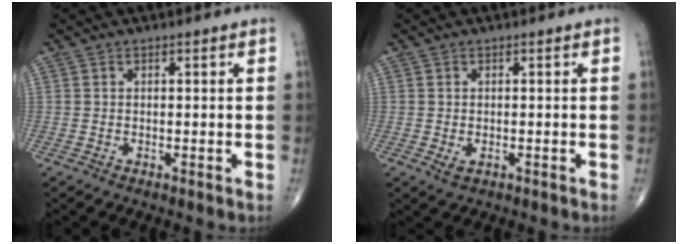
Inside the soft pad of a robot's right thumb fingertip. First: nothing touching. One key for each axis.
{"total": 1.6, "fx": -0.5, "fy": 0.9, "fz": 1.2, "tx": -0.022, "ty": 0.000, "tz": -0.005}